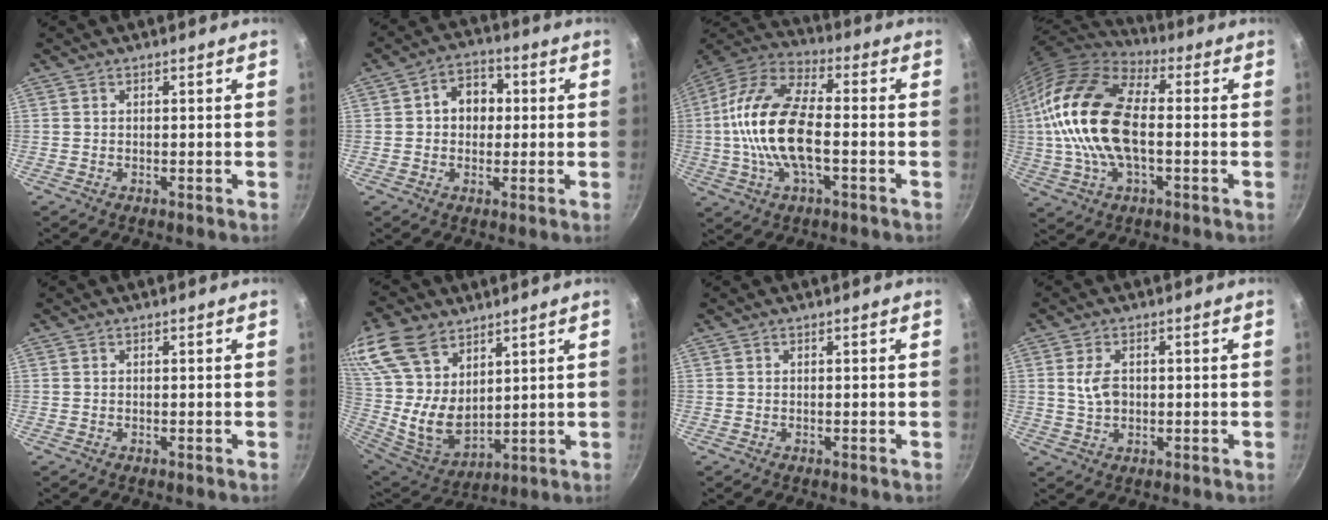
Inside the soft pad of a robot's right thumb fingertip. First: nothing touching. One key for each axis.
{"total": 7.4, "fx": 0.7, "fy": 5.9, "fz": 4.4, "tx": -0.027, "ty": 0.013, "tz": 0.001}
{"total": 17.9, "fx": -1.9, "fy": 8.5, "fz": 15.7, "tx": -0.294, "ty": 0.036, "tz": -0.054}
{"total": 21.1, "fx": 0.1, "fy": 11.5, "fz": 17.7, "tx": -0.338, "ty": 0.029, "tz": -0.012}
{"total": 0.0}
{"total": 19.8, "fx": 11.0, "fy": 12.1, "fz": 11.3, "tx": -0.236, "ty": -0.030, "tz": 0.230}
{"total": 0.0}
{"total": 4.6, "fx": 0.5, "fy": 3.0, "fz": 3.5, "tx": -0.061, "ty": 0.003, "tz": 0.009}